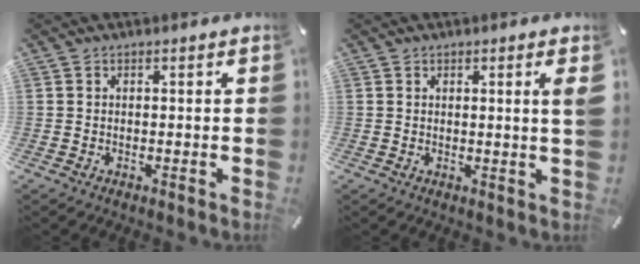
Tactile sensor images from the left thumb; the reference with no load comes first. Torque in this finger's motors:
{"motor_torque": [0.20, -0.22, 0.24, 0.21, 0.02]}